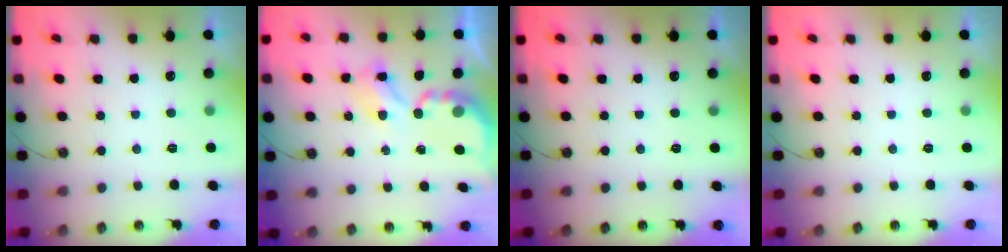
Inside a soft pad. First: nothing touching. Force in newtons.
{"total": 4.3, "press": 4.3, "slide": 0.0}
{"total": 0.0}
{"total": 0.0}